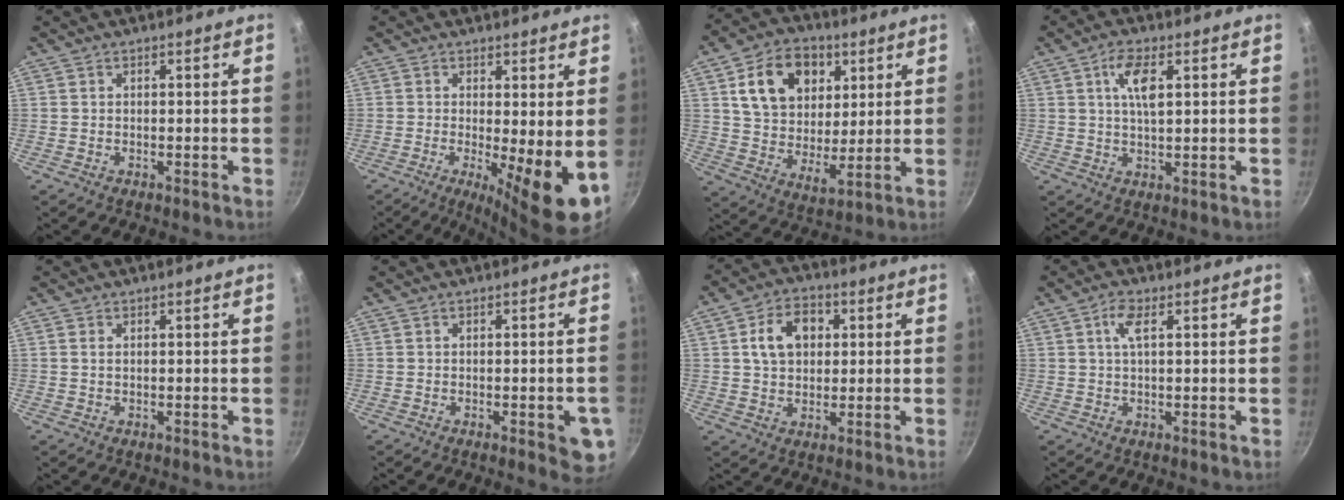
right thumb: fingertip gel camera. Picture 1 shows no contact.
{"total": 9.6, "force": [-0.7, 2.2, 9.3], "torque": [-0.128, -0.019, -0.006]}
{"total": 16.7, "force": [6.3, 11.8, 10.1], "torque": [-0.138, -0.015, 0.104]}
{"total": 6.3, "force": [2.1, 2.3, 5.5], "torque": [-0.099, -0.002, 0.039]}
{"total": 0.9, "force": [0.3, 0.6, 0.7], "torque": [-0.014, 0.001, 0.004]}
{"total": 6.1, "force": [-1.8, 2.1, 5.5], "torque": [-0.045, 0.000, -0.020]}
{"total": 9.4, "force": [2.2, 6.9, 5.9], "torque": [-0.075, 0.010, 0.032]}
{"total": 3.4, "force": [1.2, 1.0, 3.0], "torque": [-0.064, 0.004, 0.022]}